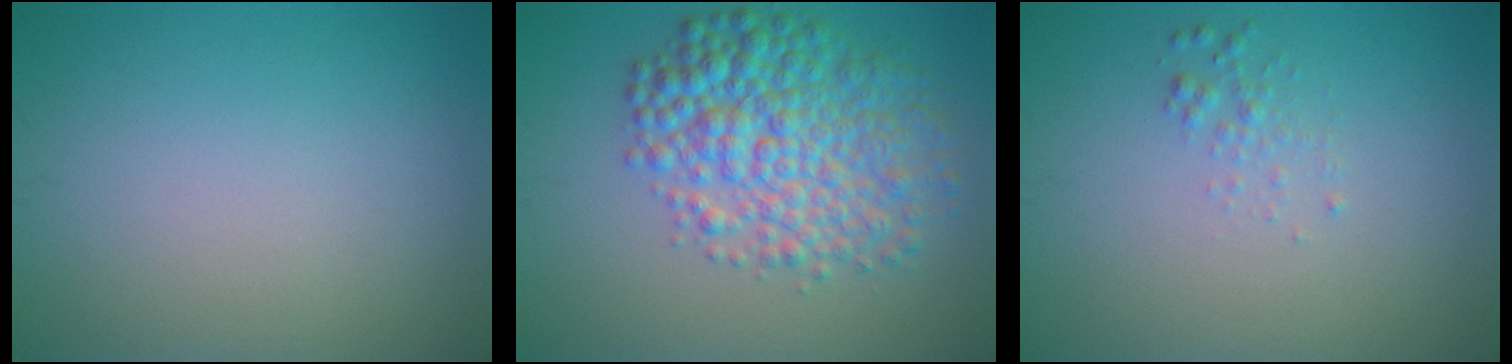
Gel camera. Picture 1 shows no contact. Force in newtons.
{"total": 7.0, "press": 7.0, "slide": 0.1}
{"total": 1.0, "press": 1.0, "slide": 0.0}